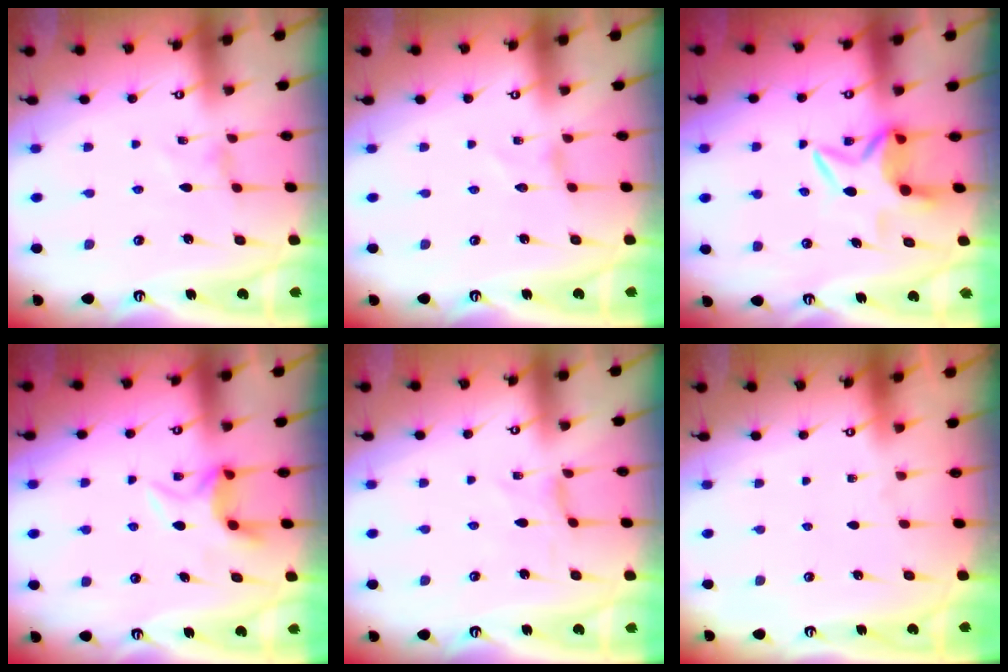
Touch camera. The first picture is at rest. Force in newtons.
{"total": 0.0}
{"total": 7.1, "press": 7.0, "slide": 0.8}
{"total": 7.1, "press": 7.1, "slide": 0.6}
{"total": 0.0}
{"total": 0.0}